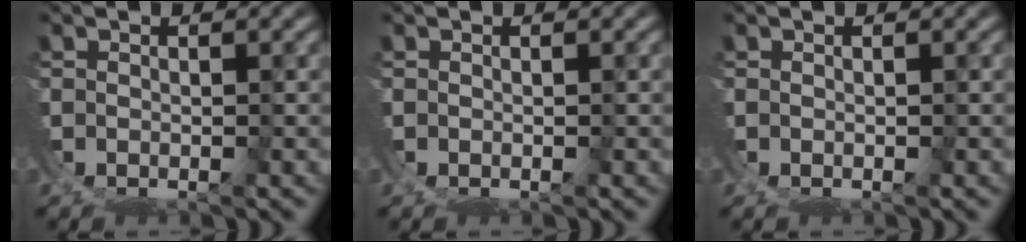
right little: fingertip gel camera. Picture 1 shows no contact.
{"total": 0.0}
{"total": 0.0}